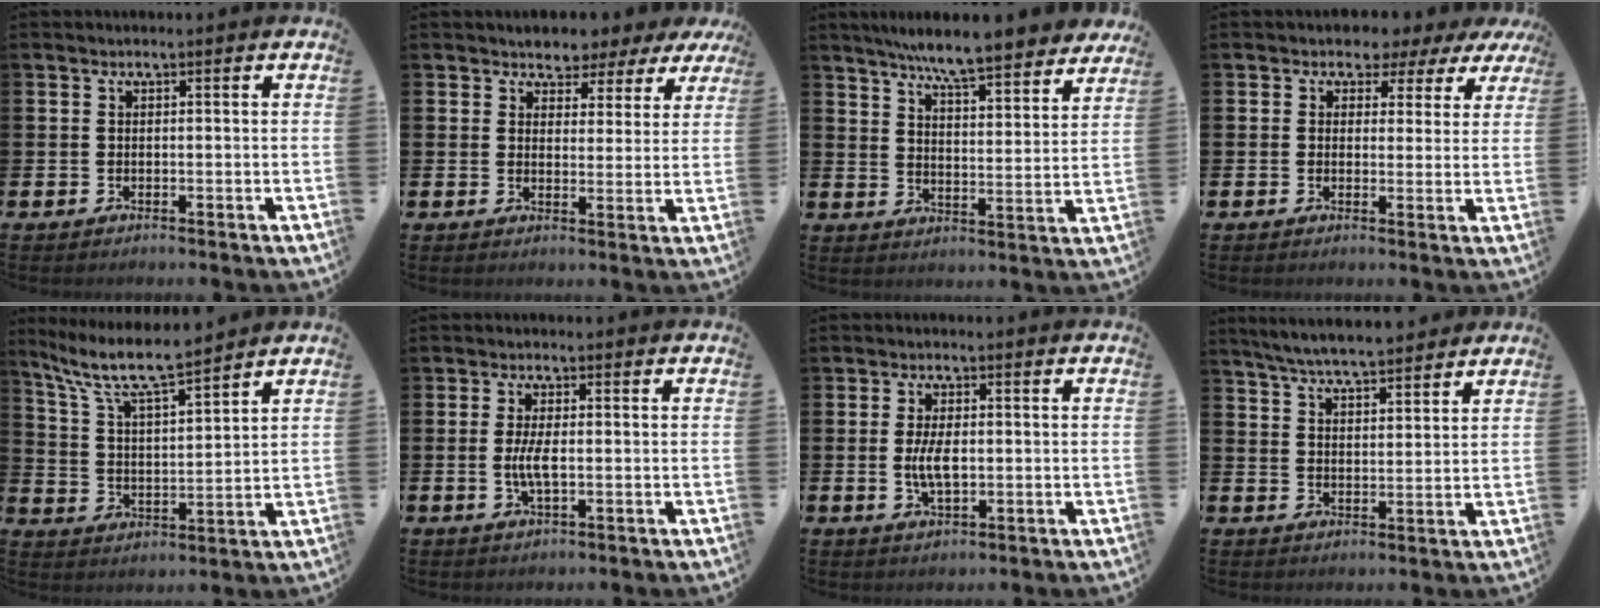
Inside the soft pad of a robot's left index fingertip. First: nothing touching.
{"total": 3.5, "force": [2.9, 1.8, -0.3], "torque": [-0.003, -0.022, 0.045]}
{"total": 8.2, "force": [7.6, 0.6, 3.1], "torque": [-0.071, -0.046, 0.131]}
{"total": 2.6, "force": [1.6, 2.1, 0.2], "torque": [-0.017, -0.007, 0.020]}
{"total": 8.9, "force": [8.0, 0.9, 3.9], "torque": [-0.112, -0.046, 0.138]}
{"total": 3.5, "force": [-0.2, 1.2, 3.3], "torque": [-0.058, -0.005, -0.008]}
{"total": 4.6, "force": [-0.1, 2.0, 4.2], "torque": [-0.077, -0.002, -0.005]}
{"total": 6.1, "force": [5.9, 0.3, 1.4], "torque": [-0.050, -0.026, 0.108]}